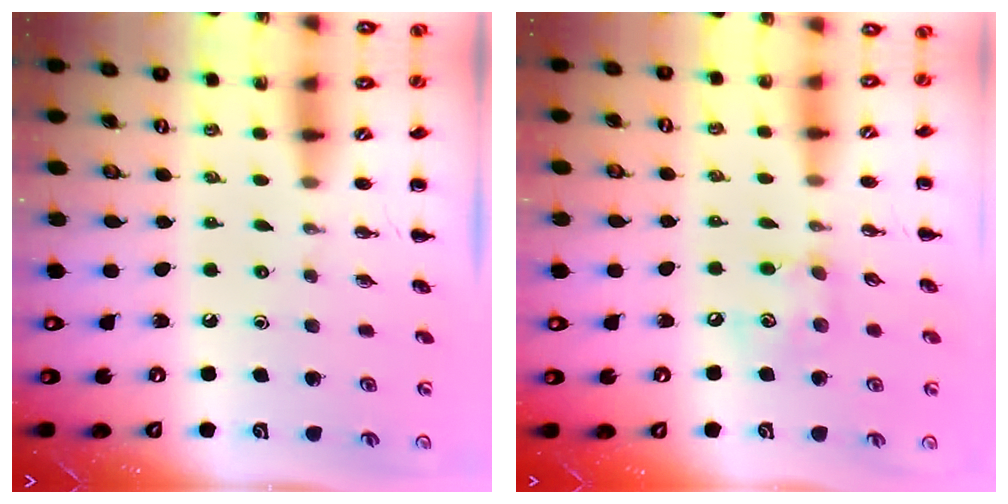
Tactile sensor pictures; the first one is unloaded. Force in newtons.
{"total": 6.8, "press": 6.8, "slide": 0.6}